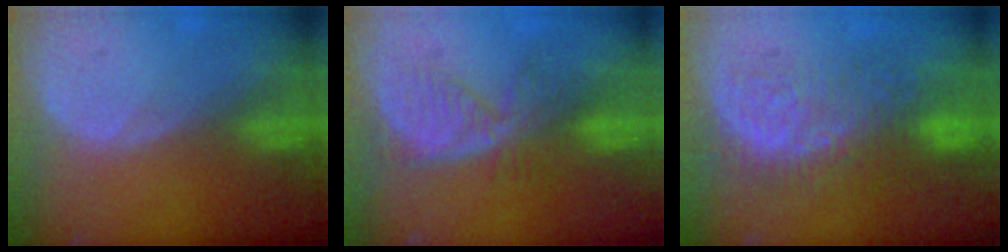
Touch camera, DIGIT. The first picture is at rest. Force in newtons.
{"total": 6.0, "press": 5.9, "slide": 0.6}
{"total": 8.8, "press": 8.7, "slide": 1.3}